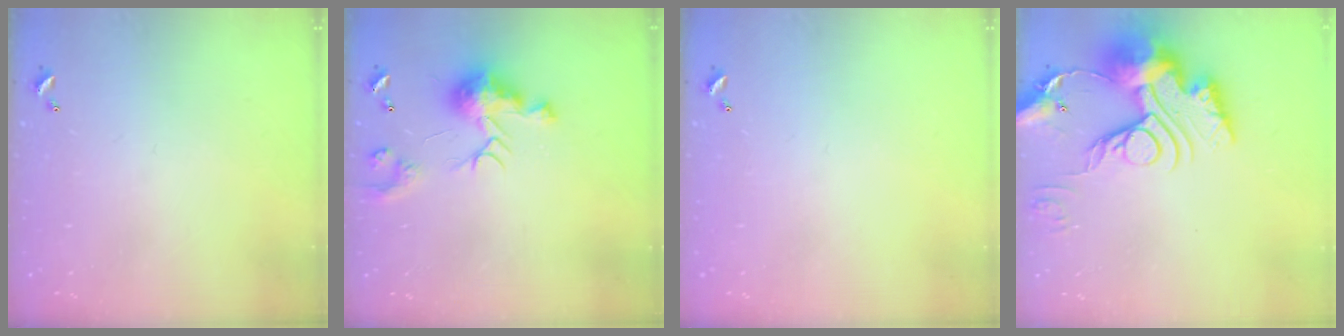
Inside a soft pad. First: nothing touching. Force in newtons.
{"total": 9.7, "press": 9.7, "slide": 0.8}
{"total": 0.0}
{"total": 18.7, "press": 18.6, "slide": 1.7}